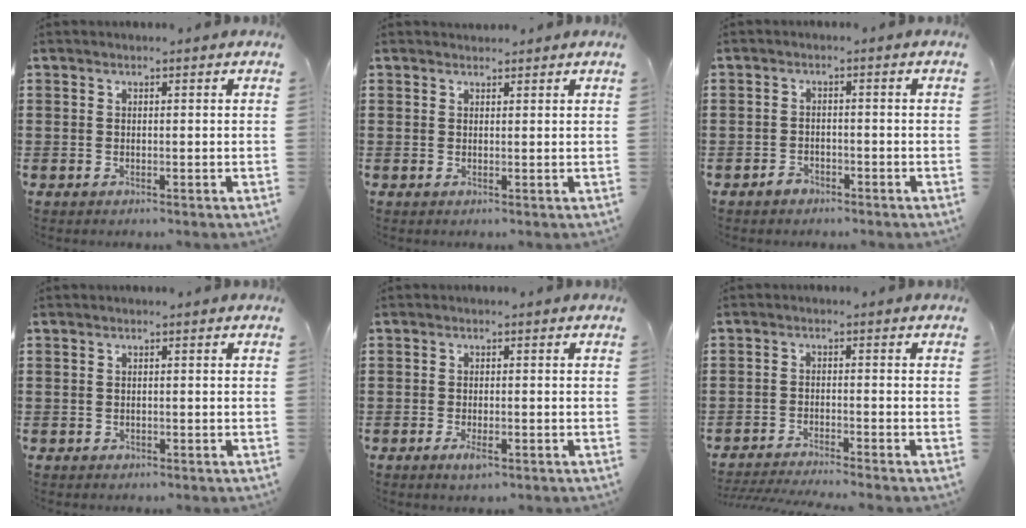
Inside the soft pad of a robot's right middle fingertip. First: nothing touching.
{"total": 1.1, "force": [1.1, 0.4, -0.1], "torque": [0.007, -0.002, 0.019]}
{"total": 1.6, "force": [-1.4, 0.8, 0.4], "torque": [-0.013, 0.000, -0.029]}
{"total": 0.0}
{"total": 2.0, "force": [-0.9, 0.6, 1.6], "torque": [-0.038, -0.006, -0.018]}
{"total": 2.5, "force": [-2.4, -0.4, 0.6], "torque": [-0.011, -0.001, -0.049]}